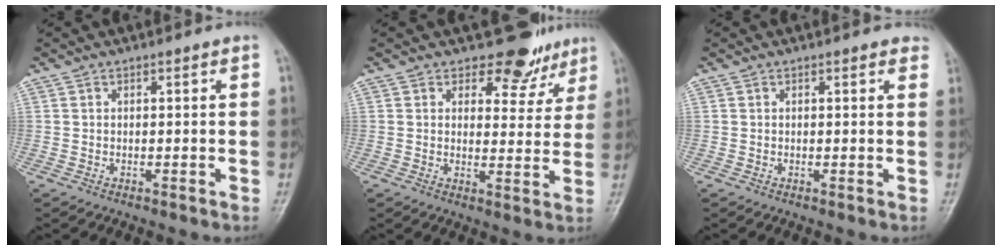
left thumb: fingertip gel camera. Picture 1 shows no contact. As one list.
[{"total": 7.6, "force": [6.0, 4.5, 1.4], "torque": [0.018, -0.043, 0.069]}, {"total": 1.9, "force": [1.4, 0.7, 1.0], "torque": [0.002, 0.001, 0.008]}]